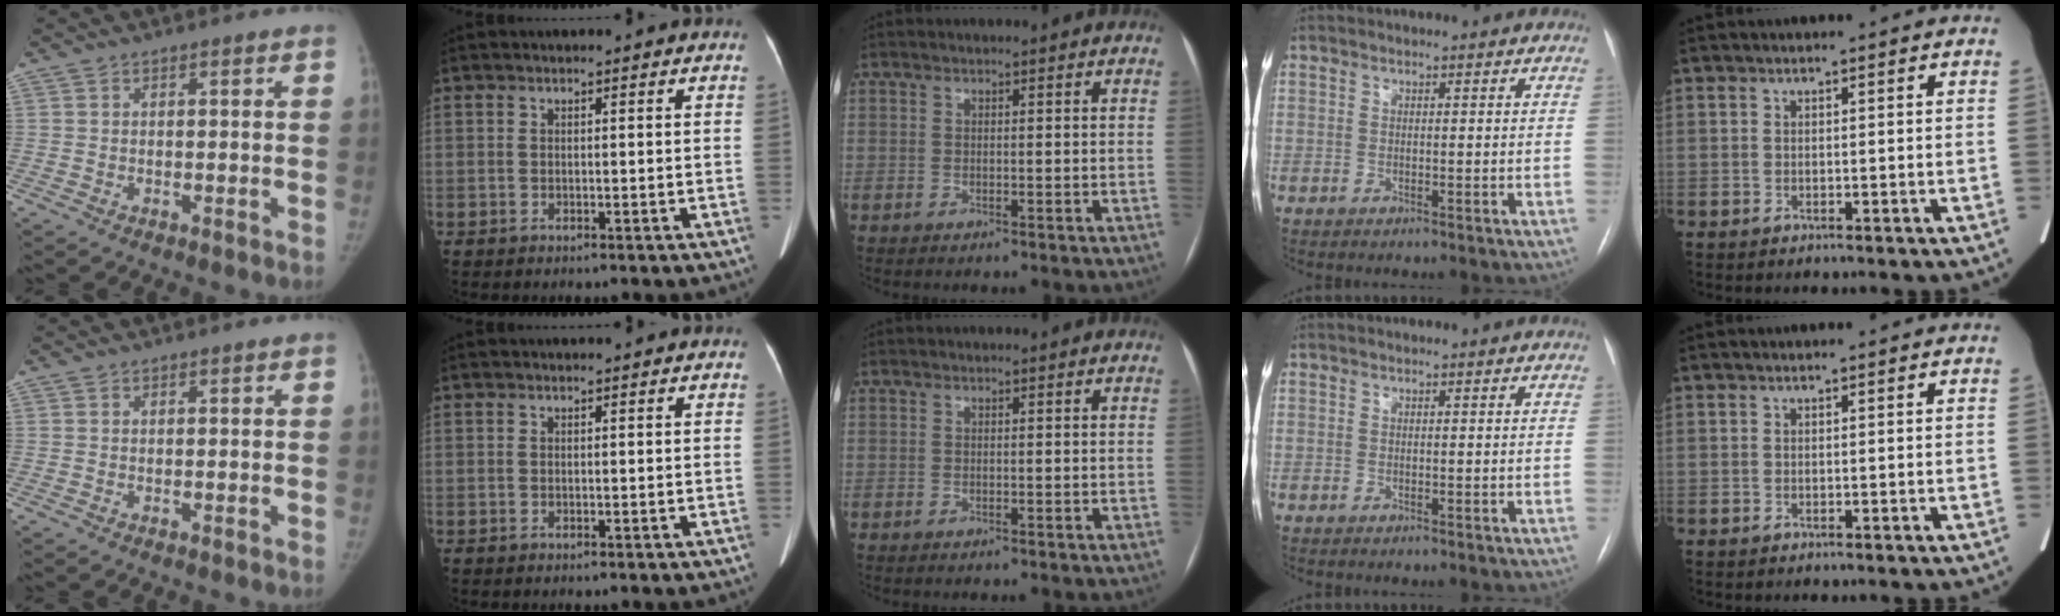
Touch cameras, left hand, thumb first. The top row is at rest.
{}